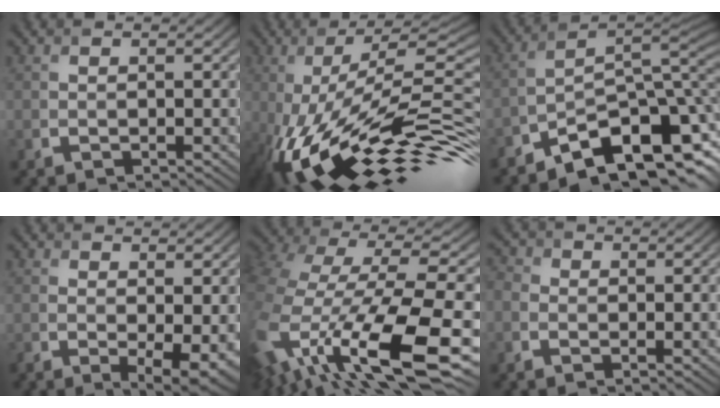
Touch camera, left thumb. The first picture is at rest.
{"total": 18.1, "force": [-5.4, 5.0, 16.5], "torque": [-0.276, 0.011, -0.118]}
{"total": 11.1, "force": [-7.1, 3.2, 7.9], "torque": [-0.113, -0.007, -0.128]}
{"total": 4.8, "force": [-0.5, 1.4, 4.6], "torque": [-0.072, -0.011, -0.001]}
{"total": 15.0, "force": [-4.0, 7.2, 12.6], "torque": [-0.304, -0.039, -0.042]}
{"total": 2.6, "force": [-0.6, 2.1, 1.4], "torque": [-0.037, 0.005, -0.022]}